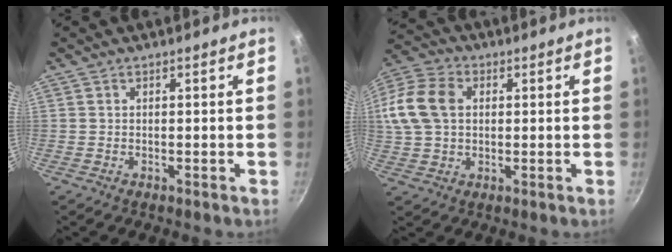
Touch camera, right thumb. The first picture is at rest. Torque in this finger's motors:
{"motor_torque": [-0.38, 0.61, 0.31, -0.24, 0.21]}